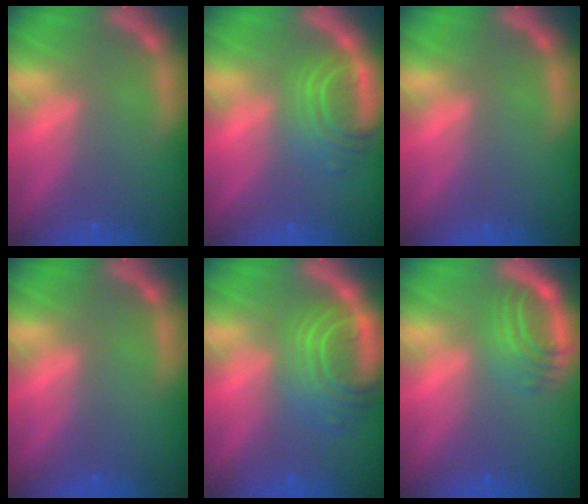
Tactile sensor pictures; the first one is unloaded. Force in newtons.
{"total": 5.5}
{"total": 0.0}
{"total": 0.0}
{"total": 8.1}
{"total": 4.5}